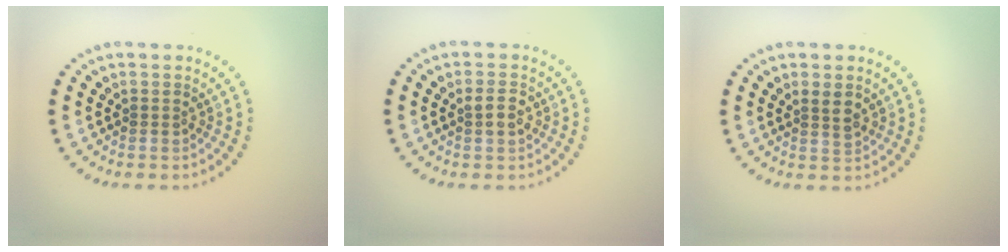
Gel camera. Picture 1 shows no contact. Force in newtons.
{"total": 1.7, "press": 1.7, "slide": 0.1}
{"total": 1.3, "press": 1.2, "slide": 0.7}